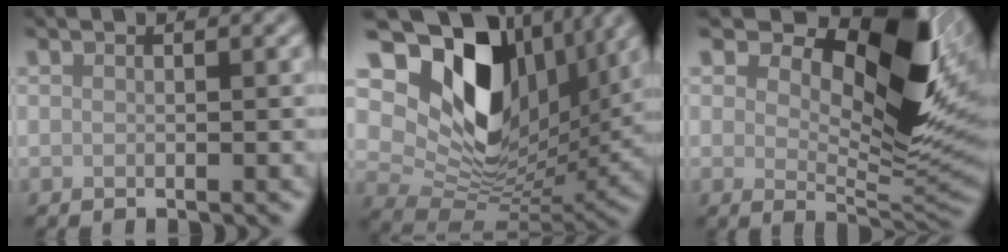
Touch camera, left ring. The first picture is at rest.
{"total": 14.7, "force": [5.3, 9.2, 10.2], "torque": [-0.173, -0.001, 0.100]}
{"total": 11.0, "force": [4.5, 5.0, 8.7], "torque": [-0.129, -0.008, 0.075]}